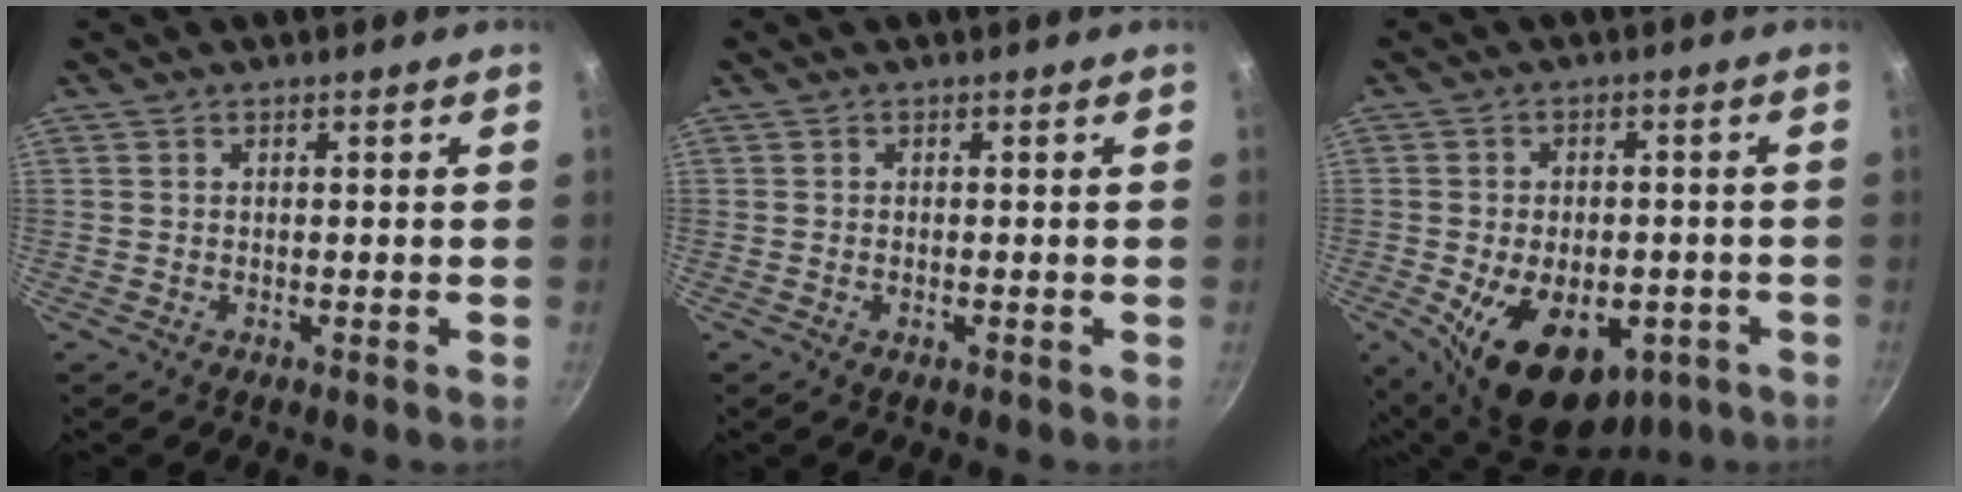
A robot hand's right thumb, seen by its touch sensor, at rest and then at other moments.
{"total": 0.9, "force": [-0.3, 0.5, 0.7], "torque": [-0.012, 0.002, -0.005]}
{"total": 17.2, "force": [-5.9, 10.7, 12.2], "torque": [-0.166, 0.002, -0.069]}